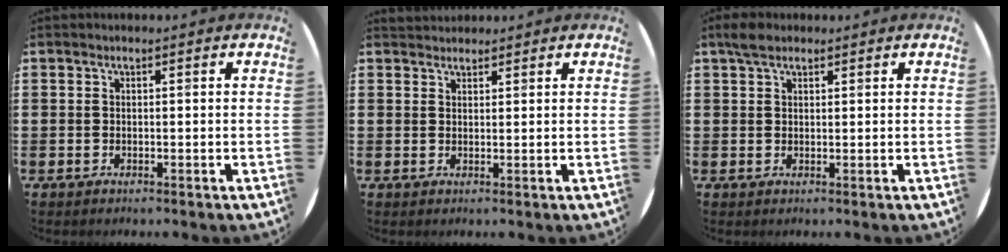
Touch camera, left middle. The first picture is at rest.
{"total": 1.4, "force": [1.3, 0.5, -0.2], "torque": [0.002, 0.004, 0.025]}
{"total": 2.3, "force": [1.8, 1.0, 1.0], "torque": [-0.013, 0.004, 0.032]}